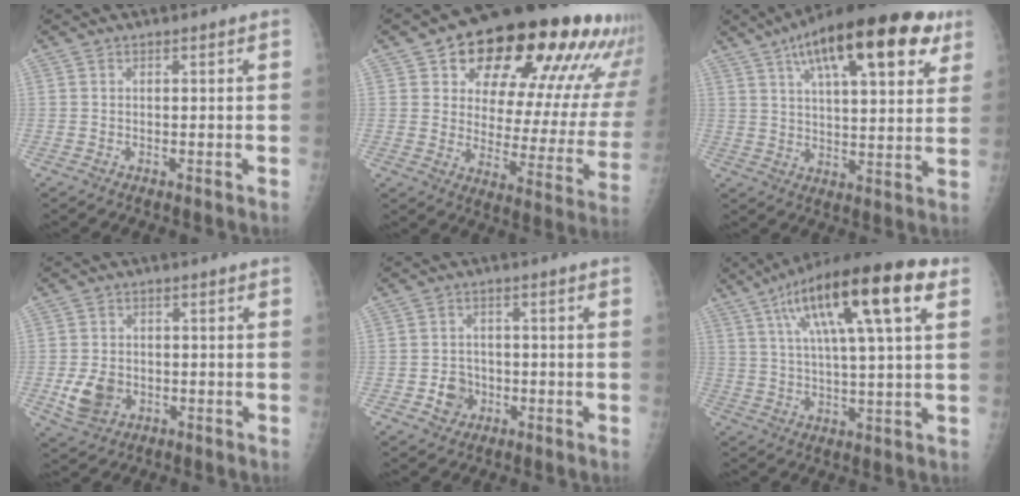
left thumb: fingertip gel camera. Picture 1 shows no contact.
{"total": 28.9, "force": [17.0, 12.2, 19.9], "torque": [-0.250, -0.043, 0.236]}
{"total": 23.3, "force": [12.0, 8.1, 18.3], "torque": [-0.260, -0.008, 0.177]}
{"total": 6.5, "force": [-1.7, 5.0, 3.8], "torque": [-0.060, 0.002, -0.022]}
{"total": 4.5, "force": [-1.6, 3.9, 1.5], "torque": [-0.003, 0.009, -0.023]}
{"total": 20.7, "force": [8.9, 4.7, 18.1], "torque": [-0.293, 0.009, 0.140]}